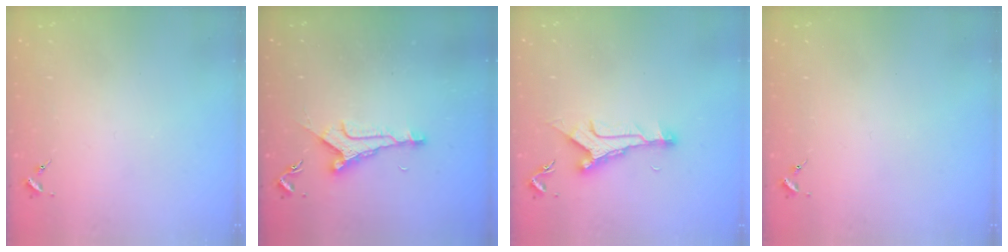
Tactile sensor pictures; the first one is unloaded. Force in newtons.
{"total": 8.7, "press": 8.7, "slide": 0.6}
{"total": 9.9, "press": 9.9, "slide": 0.7}
{"total": 0.0}